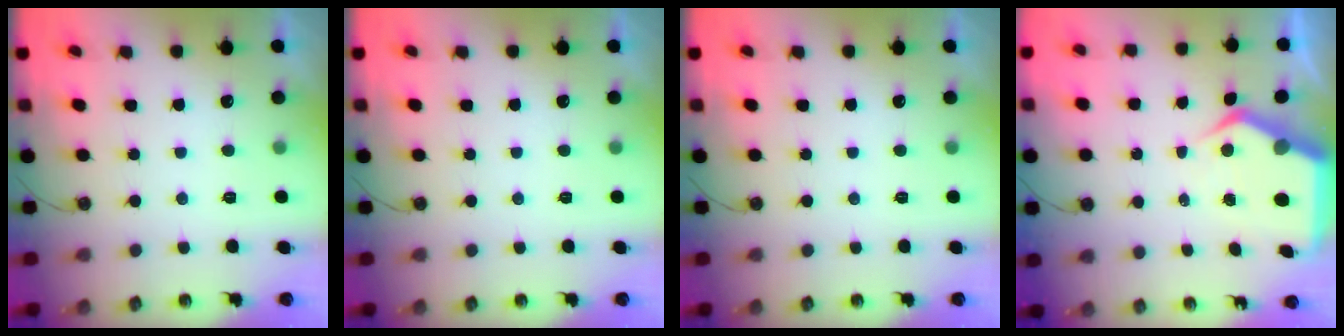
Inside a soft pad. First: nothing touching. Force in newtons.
{"total": 0.0}
{"total": 0.0}
{"total": 7.9, "press": 7.8, "slide": 1.2}